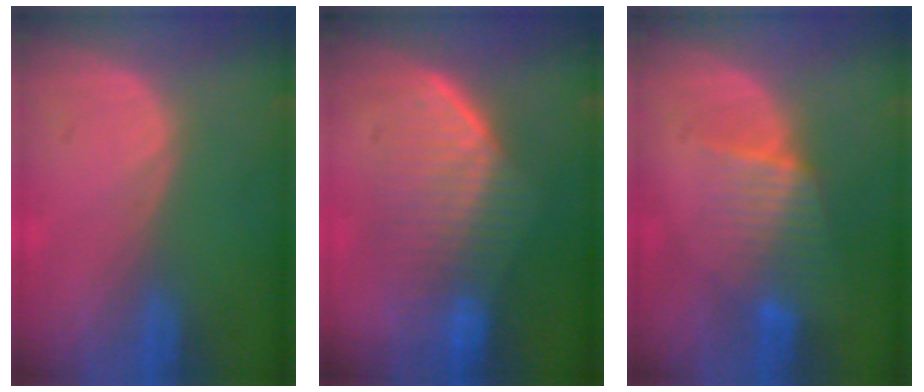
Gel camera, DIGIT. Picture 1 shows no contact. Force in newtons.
{"total": 7.5, "press": 7.5, "slide": 0.4}
{"total": 6.6, "press": 5.9, "slide": 3.0}